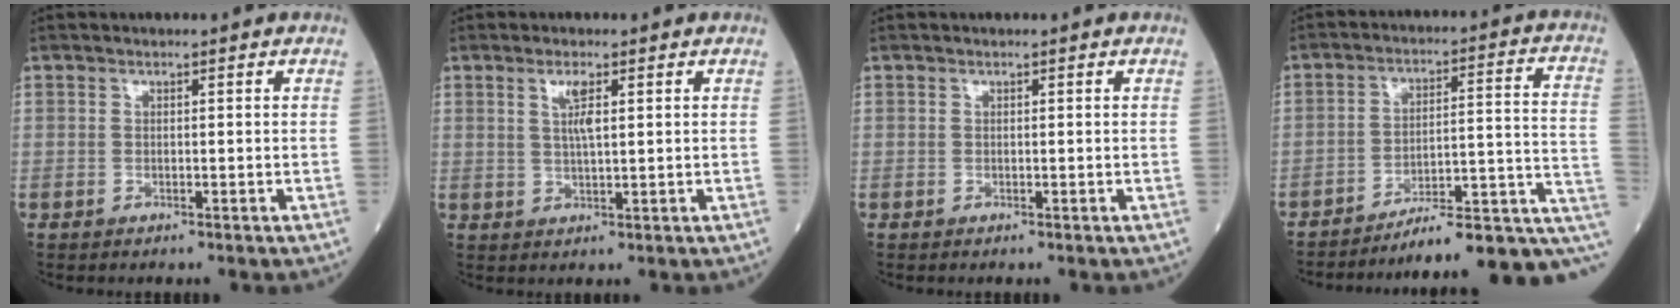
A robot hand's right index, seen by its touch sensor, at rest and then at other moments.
{"total": 3.2, "force": [1.2, 0.4, 2.9], "torque": [-0.059, 0.001, 0.023]}
{"total": 0.0}
{"total": 16.6, "force": [-12.1, 2.0, 11.1], "torque": [-0.093, 0.051, -0.167]}